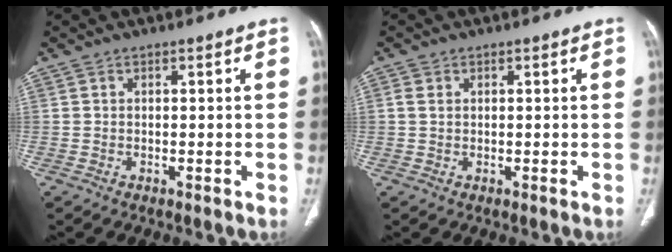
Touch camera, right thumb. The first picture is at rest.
{"total": 1.6, "force": [0.4, 1.3, 1.0], "torque": [-0.024, 0.002, 0.010]}